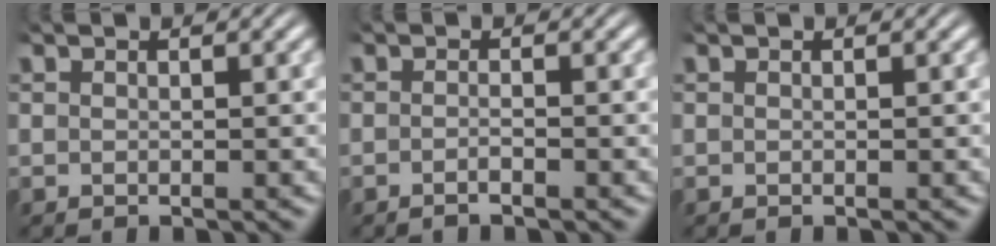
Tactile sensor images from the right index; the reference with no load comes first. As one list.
[{"total": 1.3, "force": [-1.1, 0.1, 0.6], "torque": [-0.016, -0.001, -0.023]}, {"total": 0.0}]